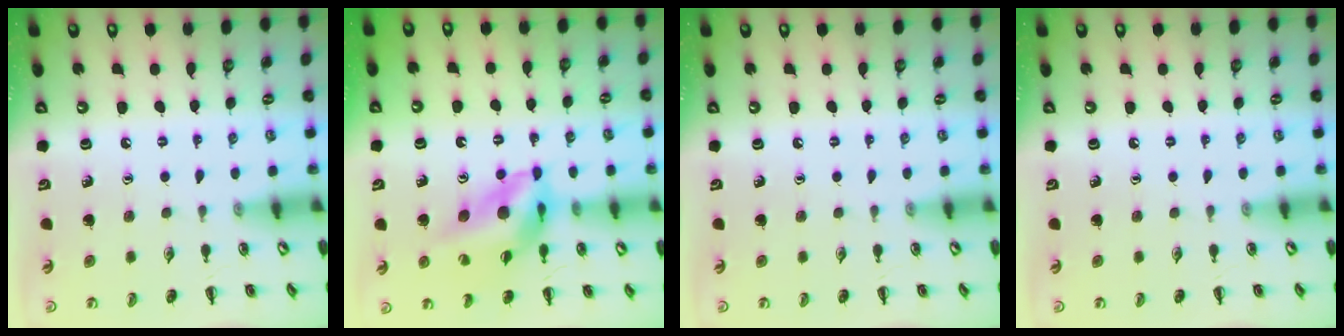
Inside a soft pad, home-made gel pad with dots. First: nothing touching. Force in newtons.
{"total": 11.6, "press": 11.0, "slide": 3.8}
{"total": 0.0}
{"total": 0.0}